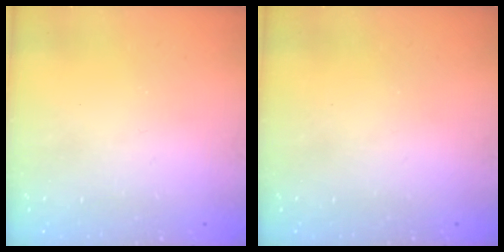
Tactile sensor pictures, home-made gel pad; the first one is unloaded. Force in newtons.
{"total": 0.0}